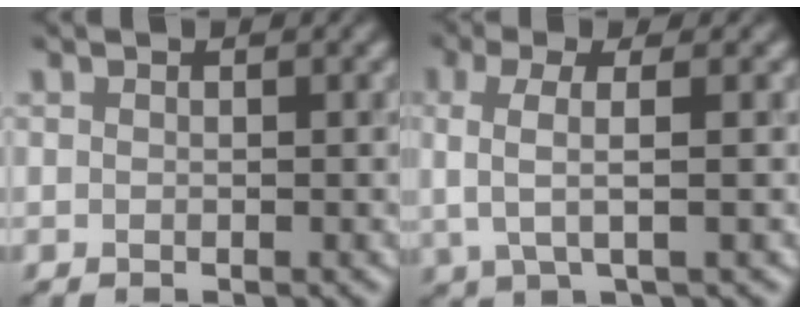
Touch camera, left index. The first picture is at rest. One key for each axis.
{"total": 3.5, "fx": 0.4, "fy": 1.1, "fz": 3.3, "tx": -0.061, "ty": 0.008, "tz": 0.010}